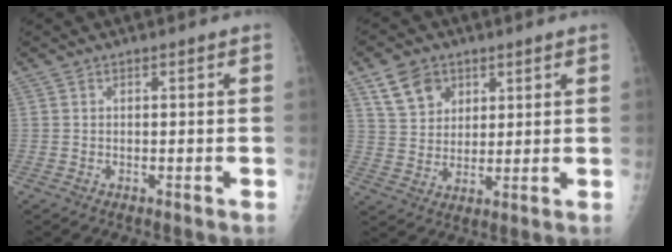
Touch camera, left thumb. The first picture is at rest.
{"total": 8.1, "force": [4.4, 6.0, 3.3], "torque": [-0.037, -0.018, 0.085]}